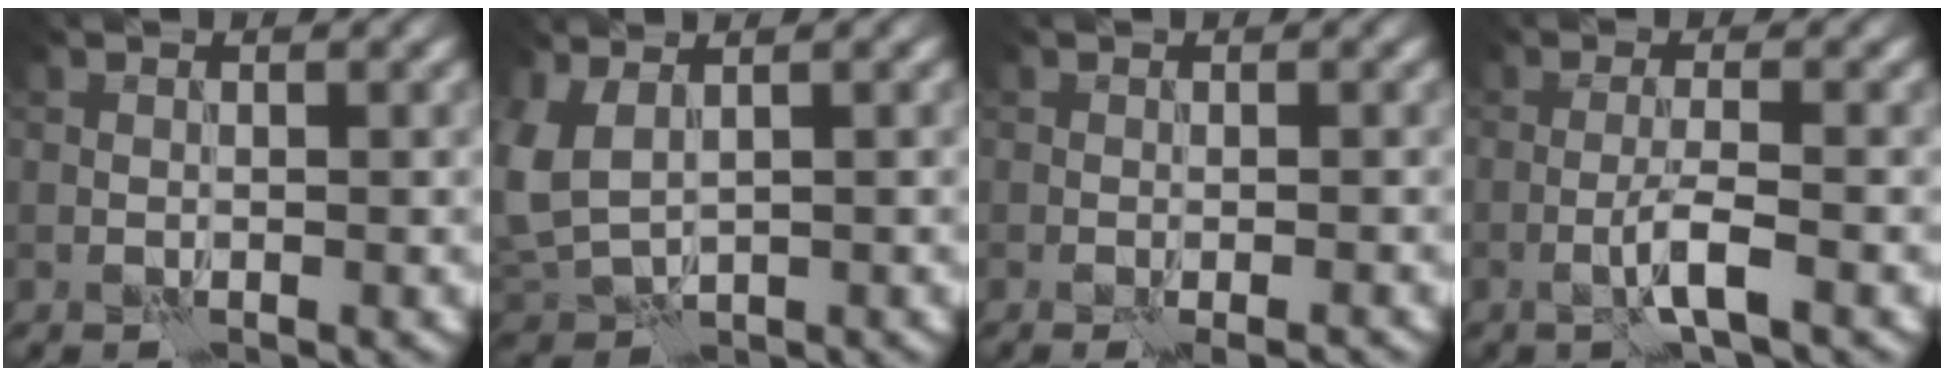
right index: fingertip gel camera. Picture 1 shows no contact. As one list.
[{"total": 3.7, "force": [1.3, 2.2, 2.7], "torque": [-0.079, 0.004, 0.030]}, {"total": 2.4, "force": [-1.2, 0.5, 2.0], "torque": [-0.021, 0.003, -0.015]}, {"total": 2.6, "force": [-1.1, 0.2, 2.4], "torque": [-0.046, 0.008, -0.027]}]